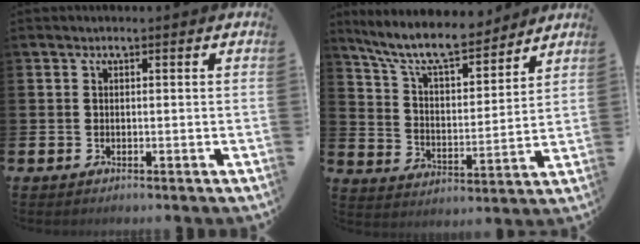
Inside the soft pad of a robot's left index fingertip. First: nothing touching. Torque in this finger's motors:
{"motor_torque": [1.11, -1.03, 0.81, 0.21]}